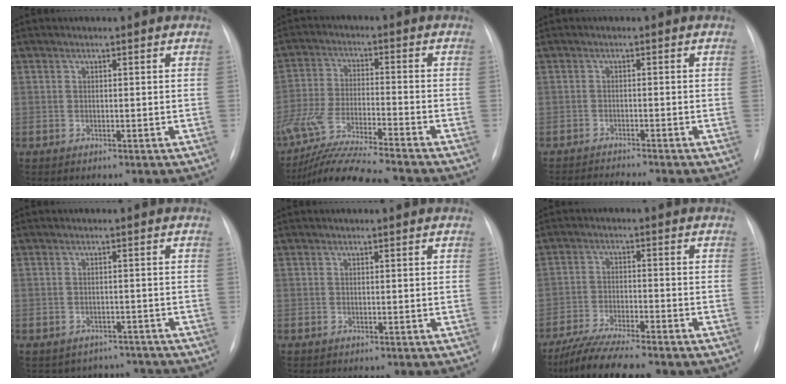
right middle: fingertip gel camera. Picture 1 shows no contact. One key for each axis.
{"total": 14.7, "fx": -12.8, "fy": -0.6, "fz": 7.1, "tx": -0.136, "ty": -0.032, "tz": -0.224}
{"total": 5.3, "fx": -4.9, "fy": -1.2, "fz": 1.7, "tx": -0.025, "ty": -0.016, "tz": -0.078}
{"total": 6.8, "fx": -6.1, "fy": 3.0, "fz": -0.3, "tx": 0.015, "ty": 0.024, "tz": -0.069}
{"total": 0.0}
{"total": 10.2, "fx": -8.4, "fy": 1.0, "fz": 5.7, "tx": -0.101, "ty": -0.022, "tz": -0.136}